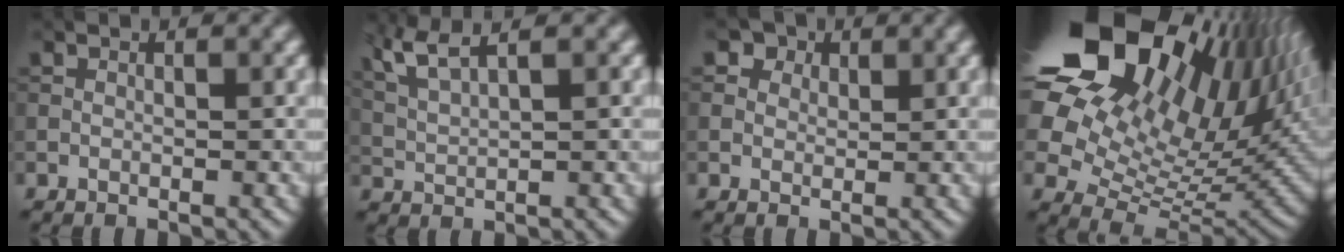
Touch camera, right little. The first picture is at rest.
{"total": 4.1, "force": [2.7, 0.9, 2.9], "torque": [-0.066, 0.014, 0.060]}
{"total": 3.6, "force": [2.2, 2.4, 1.4], "torque": [-0.037, -0.001, 0.025]}
{"total": 20.9, "force": [10.6, 11.3, 14.1], "torque": [-0.264, 0.040, 0.178]}